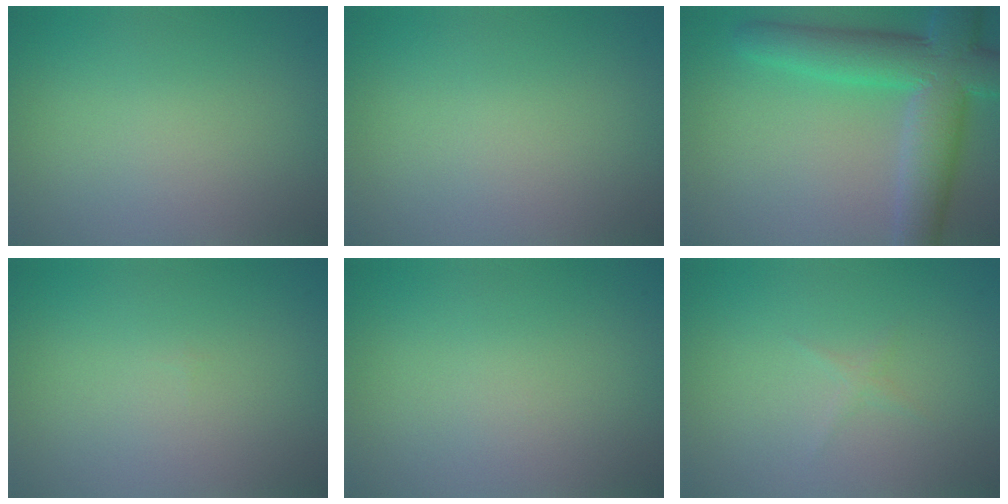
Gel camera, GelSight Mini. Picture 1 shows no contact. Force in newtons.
{"total": 0.0}
{"total": 9.1, "press": 9.0, "slide": 0.5}
{"total": 0.0}
{"total": 0.0}
{"total": 0.6, "press": 0.6, "slide": 0.0}